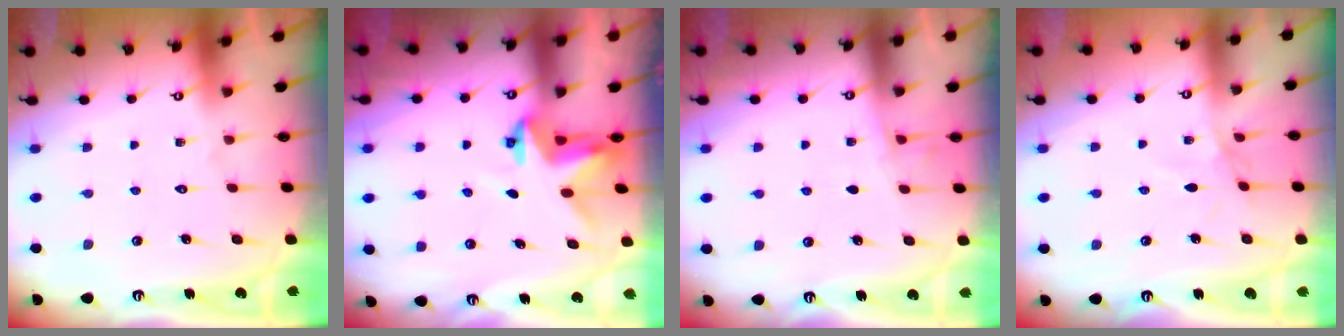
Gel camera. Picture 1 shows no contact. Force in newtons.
{"total": 3.4, "press": 3.4, "slide": 0.1}
{"total": 2.6, "press": 2.5, "slide": 0.4}
{"total": 2.2, "press": 2.1, "slide": 0.5}